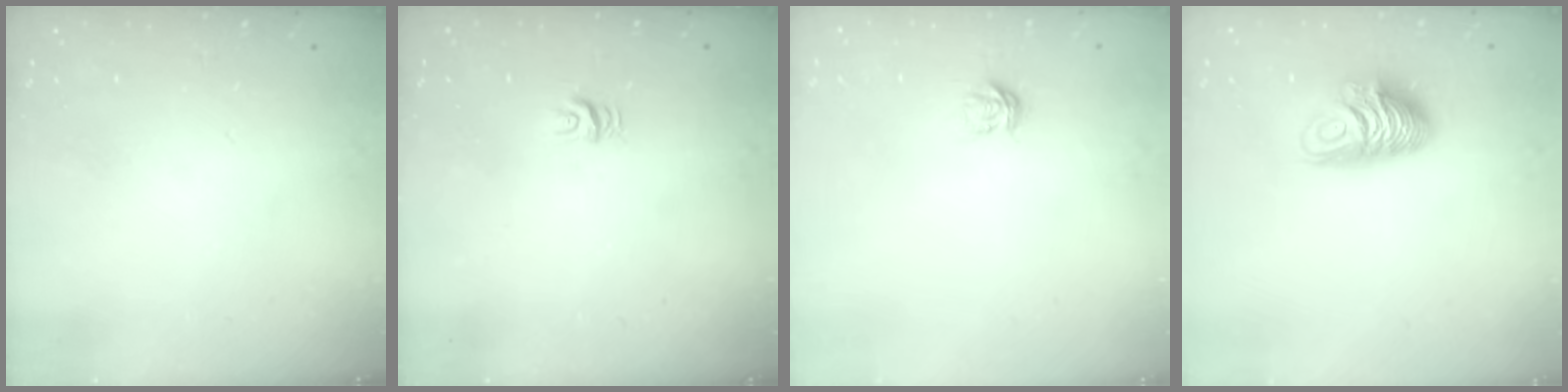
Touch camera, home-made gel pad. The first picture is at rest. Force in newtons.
{"total": 5.0, "press": 5.0, "slide": 0.5}
{"total": 3.5, "press": 3.5, "slide": 0.3}
{"total": 10.3, "press": 10.3, "slide": 0.4}